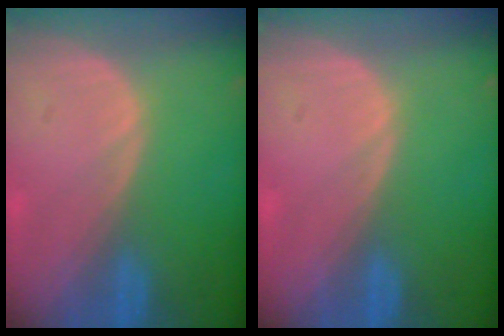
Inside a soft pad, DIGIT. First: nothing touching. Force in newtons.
{"total": 0.0}